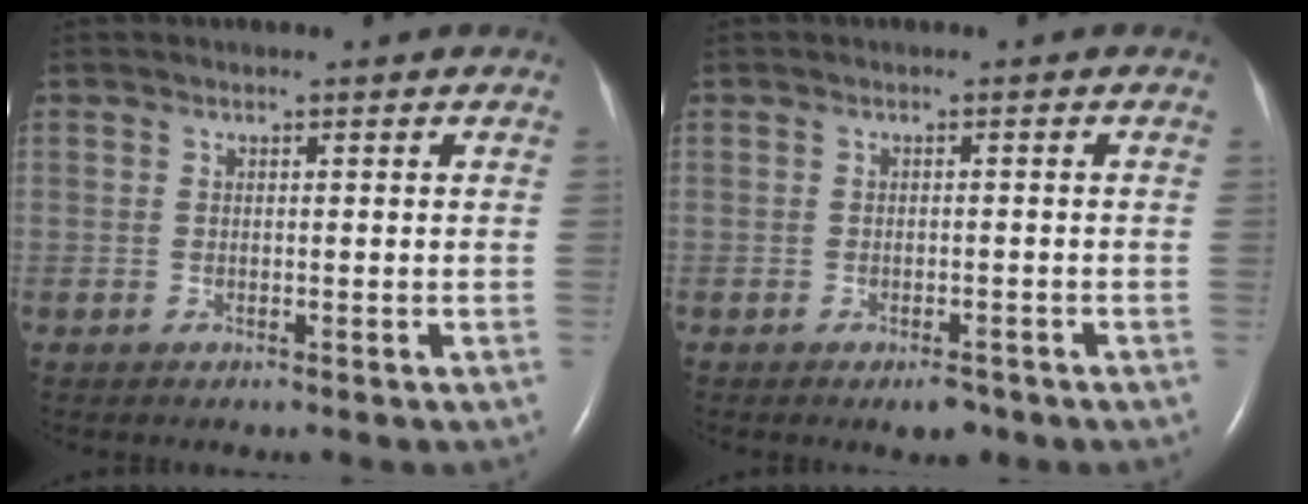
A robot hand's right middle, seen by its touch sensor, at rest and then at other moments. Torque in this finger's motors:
{"motor_torque": [0.06, 0.00, 0.05, 0.01]}